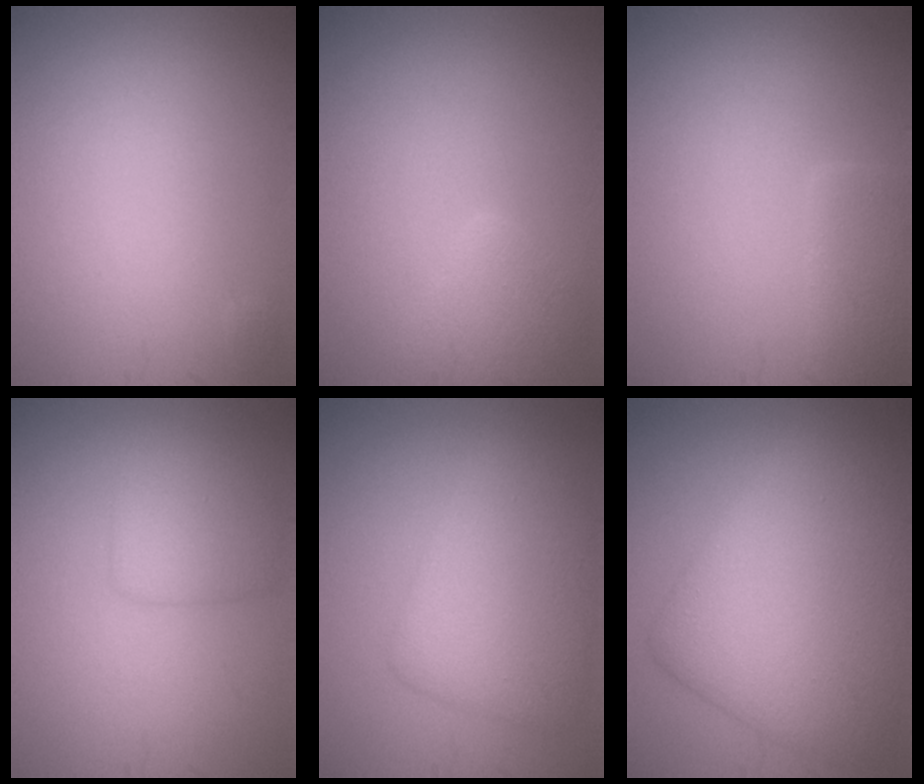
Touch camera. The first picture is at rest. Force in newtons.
{"total": 2.5, "press": 2.5, "slide": 0.2}
{"total": 3.0, "press": 3.0, "slide": 0.2}
{"total": 2.8, "press": 2.8, "slide": 0.2}
{"total": 5.9, "press": 5.9, "slide": 0.1}
{"total": 10.8, "press": 10.8, "slide": 0.1}